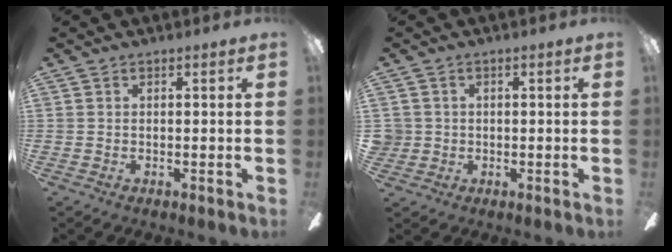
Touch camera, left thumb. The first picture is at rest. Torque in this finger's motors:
{"motor_torque": [-0.29, 0.09, -0.31, 0.16, 0.01]}